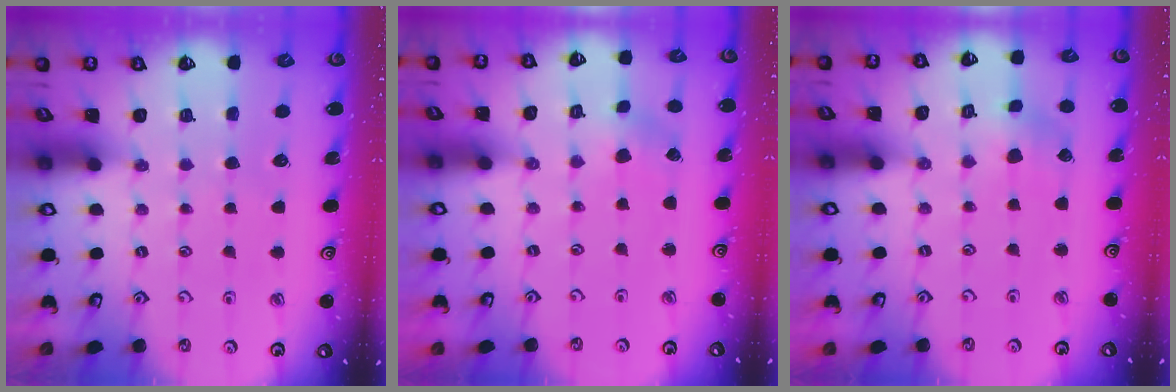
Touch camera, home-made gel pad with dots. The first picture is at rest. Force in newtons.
{"total": 1.4, "press": 1.4, "slide": 0.1}
{"total": 1.9, "press": 1.9, "slide": 0.3}